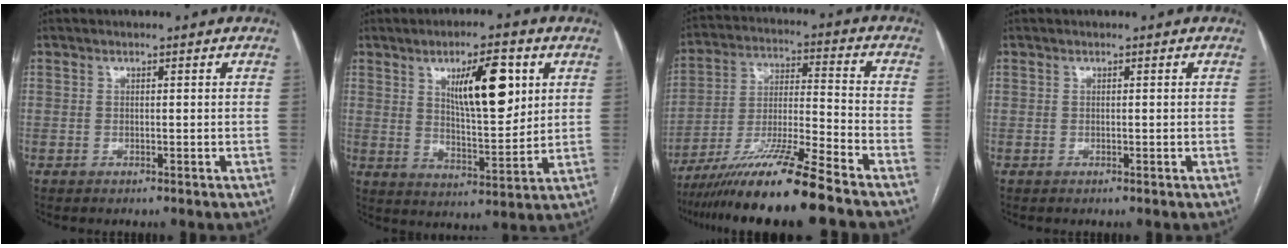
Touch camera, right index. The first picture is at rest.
{"total": 11.8, "force": [4.5, 3.2, 10.4], "torque": [-0.169, 0.001, 0.078]}
{"total": 15.1, "force": [-11.8, -1.2, 9.4], "torque": [-0.173, -0.022, -0.212]}
{"total": 0.0}